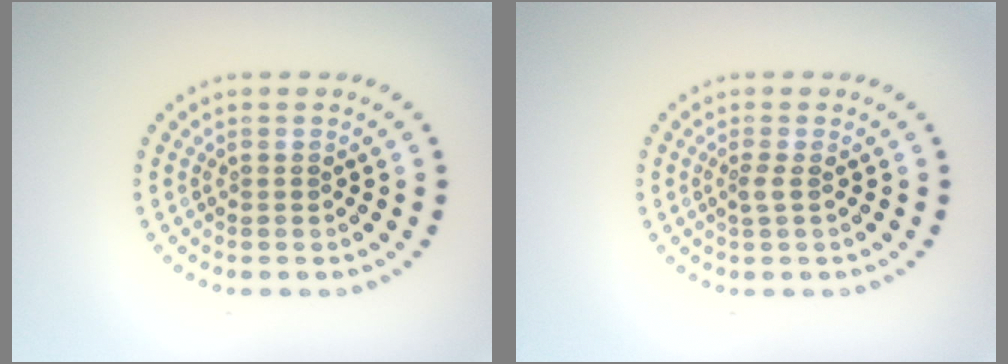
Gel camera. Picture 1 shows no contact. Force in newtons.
{"total": 0.9, "press": 0.6, "slide": 0.8}